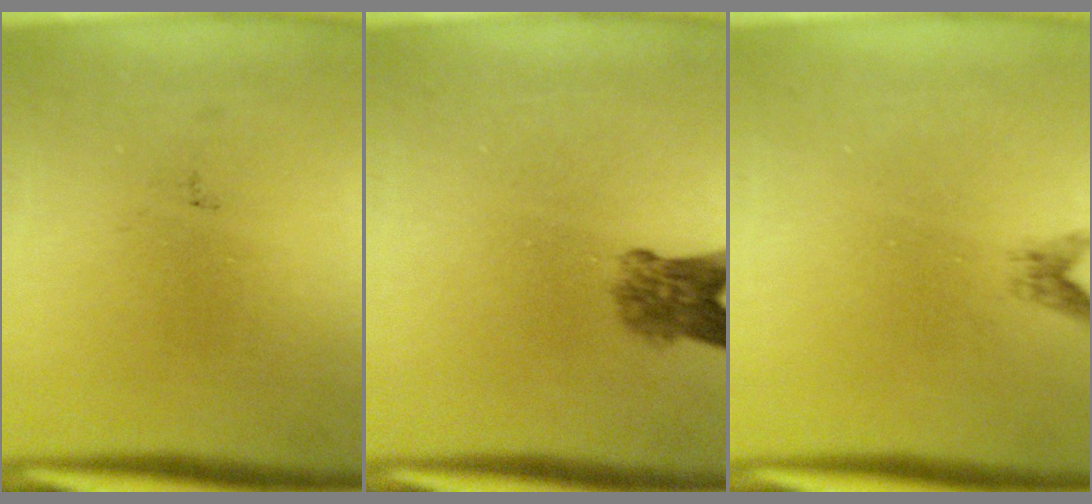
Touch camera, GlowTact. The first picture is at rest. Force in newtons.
{"total": 4.1}
{"total": 1.1}